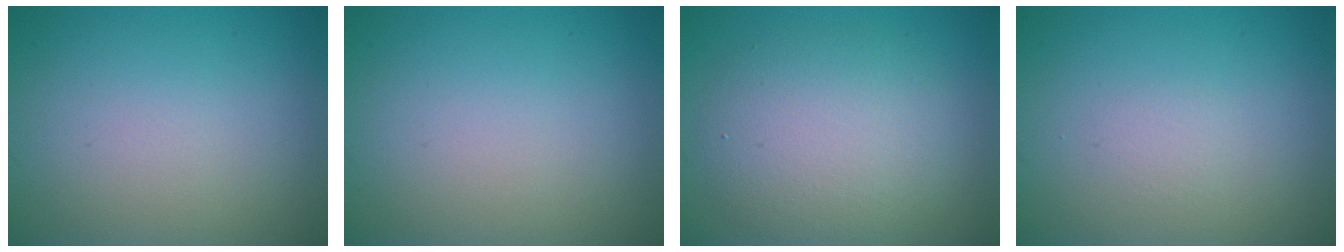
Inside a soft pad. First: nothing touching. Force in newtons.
{"total": 0.0}
{"total": 5.9, "press": 5.9, "slide": 0.3}
{"total": 0.0}